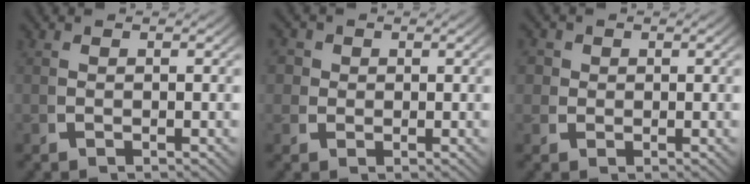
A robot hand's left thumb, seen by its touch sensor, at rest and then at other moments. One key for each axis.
{"total": 3.3, "fx": 0.7, "fy": 3.0, "fz": 1.1, "tx": -0.027, "ty": -0.002, "tz": 0.007}
{"total": 2.9, "fx": 0.7, "fy": 2.7, "fz": 1.0, "tx": -0.024, "ty": -0.002, "tz": 0.008}